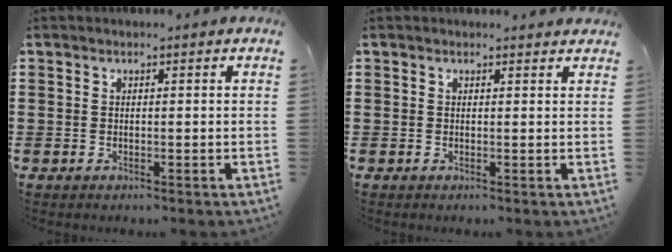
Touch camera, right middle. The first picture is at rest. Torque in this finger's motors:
{"motor_torque": [-0.11, -0.06, 0.03, -0.02]}